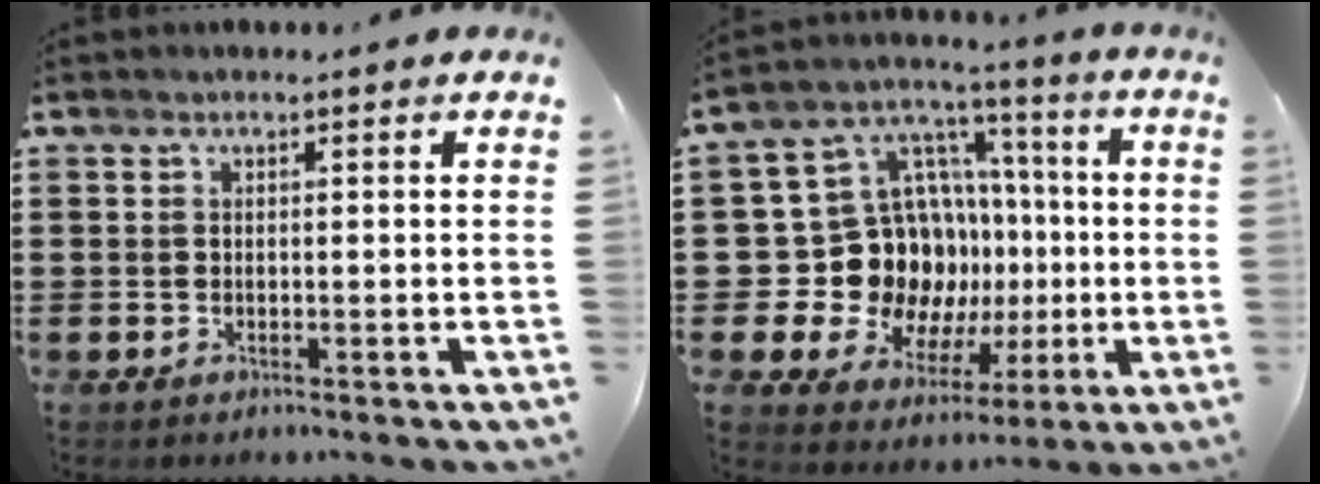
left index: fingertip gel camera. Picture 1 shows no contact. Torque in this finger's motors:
{"motor_torque": [1.91, 0.23, 0.97, 0.07]}